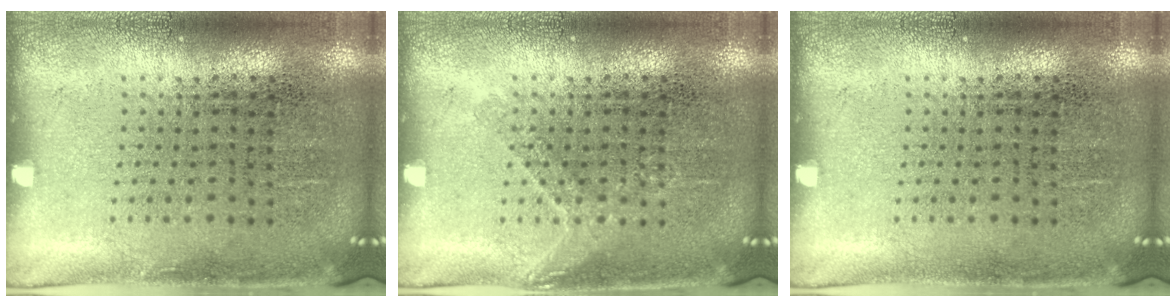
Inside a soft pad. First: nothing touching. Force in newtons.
{"total": 1.1, "press": 1.1, "slide": 0.3}
{"total": 0.0}